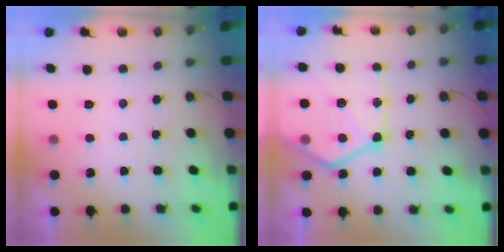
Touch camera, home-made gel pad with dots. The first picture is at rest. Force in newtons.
{"total": 19.2, "press": 19.1, "slide": 1.6}